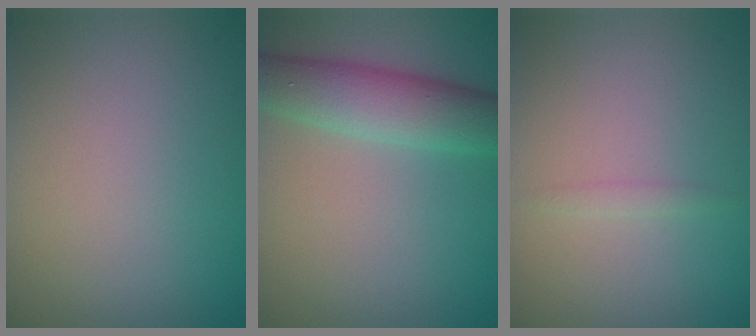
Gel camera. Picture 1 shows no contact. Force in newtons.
{"total": 5.6, "press": 5.6, "slide": 0.1}
{"total": 0.7, "press": 0.7, "slide": 0.1}